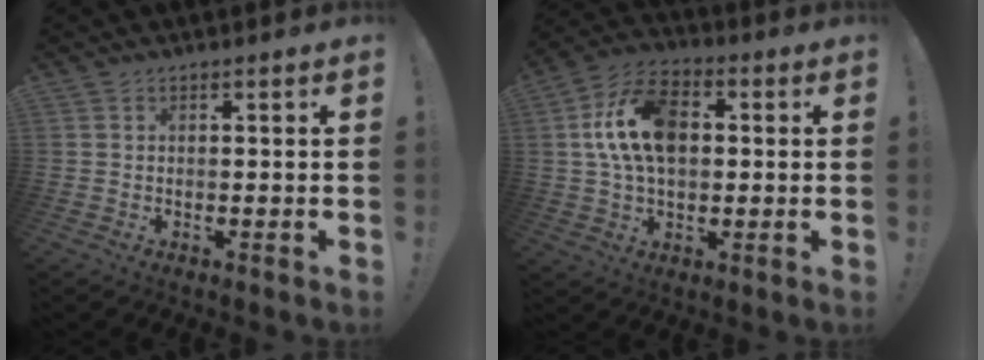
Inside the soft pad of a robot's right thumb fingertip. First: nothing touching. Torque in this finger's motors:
{"motor_torque": [1.46, 1.46, 0.53, 0.42, 0.10]}